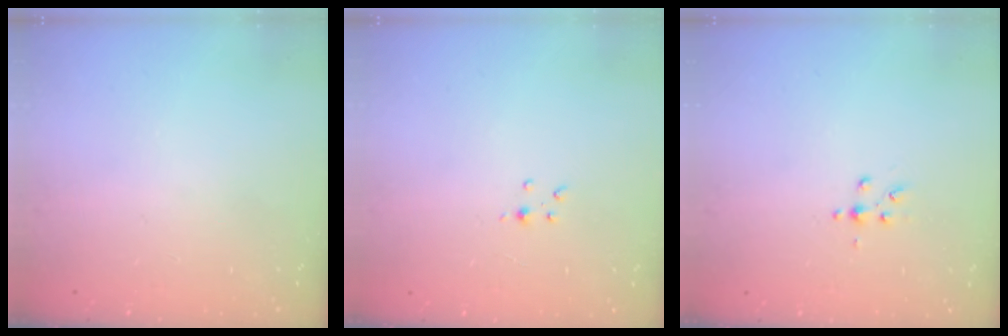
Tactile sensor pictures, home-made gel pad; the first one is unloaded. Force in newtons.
{"total": 2.8, "press": 2.8, "slide": 0.4}
{"total": 2.5, "press": 2.4, "slide": 0.3}